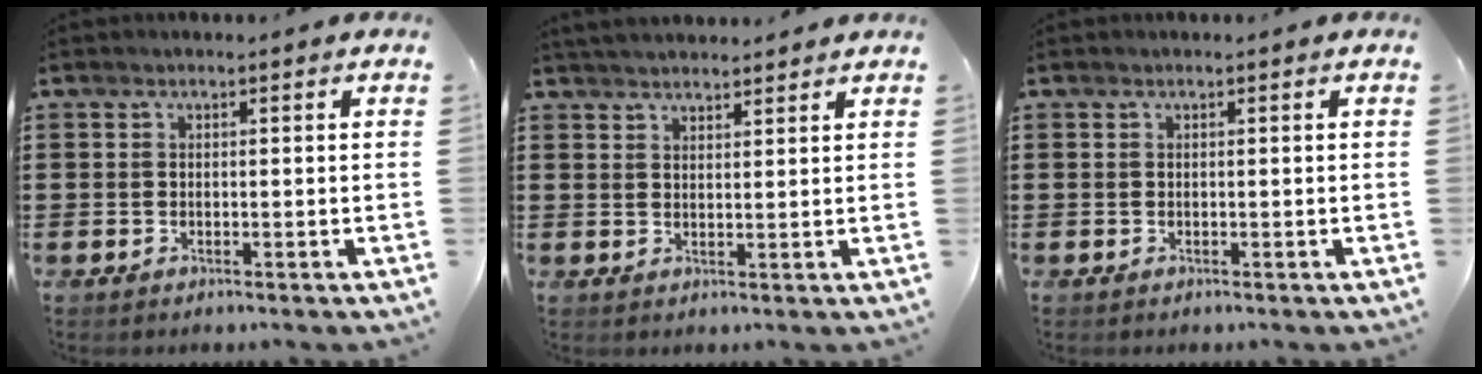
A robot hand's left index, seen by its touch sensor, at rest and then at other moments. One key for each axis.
{"total": 2.7, "fx": 2.7, "fy": 0.2, "fz": 0.2, "tx": -0.011, "ty": -0.002, "tz": 0.053}
{"total": 0.0}